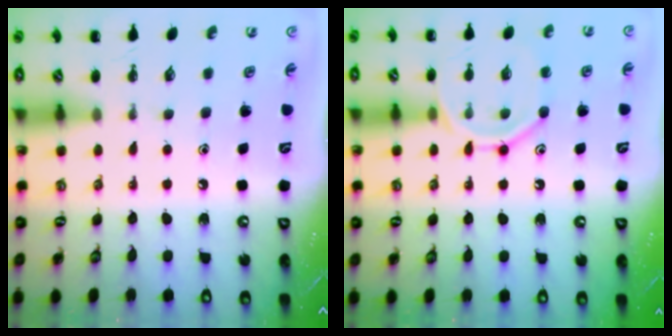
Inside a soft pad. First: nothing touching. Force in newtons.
{"total": 11.6, "press": 11.5, "slide": 1.1}